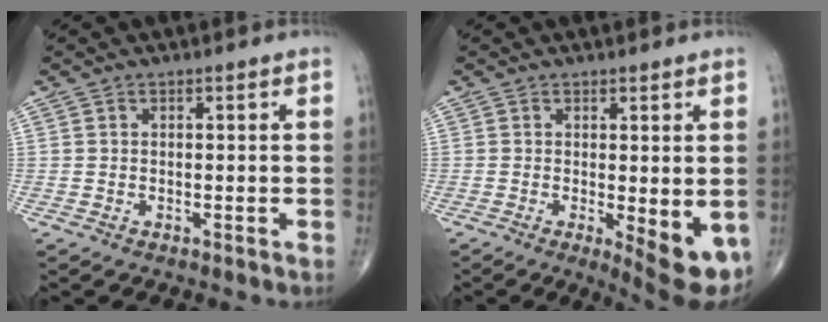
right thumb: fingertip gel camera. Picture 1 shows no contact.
{"total": 8.2, "force": [-1.6, 2.5, 7.6], "torque": [-0.097, -0.022, -0.016]}